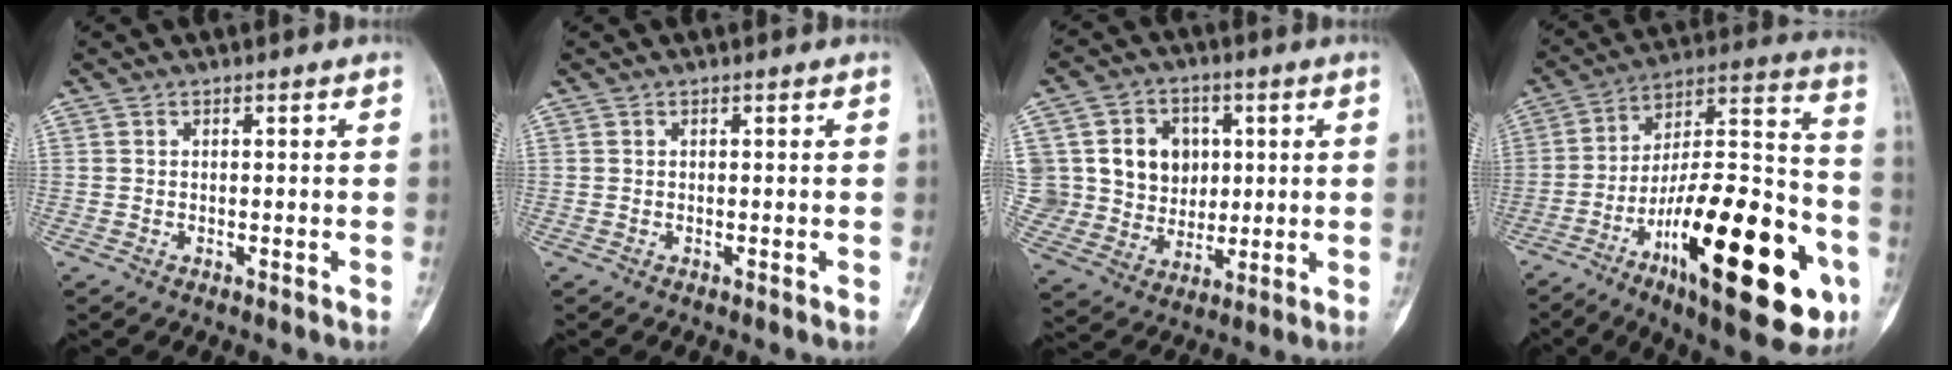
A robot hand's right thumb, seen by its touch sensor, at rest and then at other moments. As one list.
[{"total": 0.0}, {"total": 15.0, "force": [3.3, 13.4, 6.0], "torque": [-0.059, 0.016, 0.076]}, {"total": 32.1, "force": [-13.0, 10.6, 27.3], "torque": [-0.393, 0.061, -0.193]}]